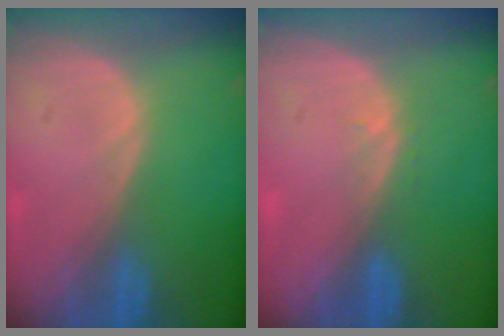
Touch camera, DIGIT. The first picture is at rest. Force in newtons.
{"total": 1.0, "press": 0.7, "slide": 0.7}